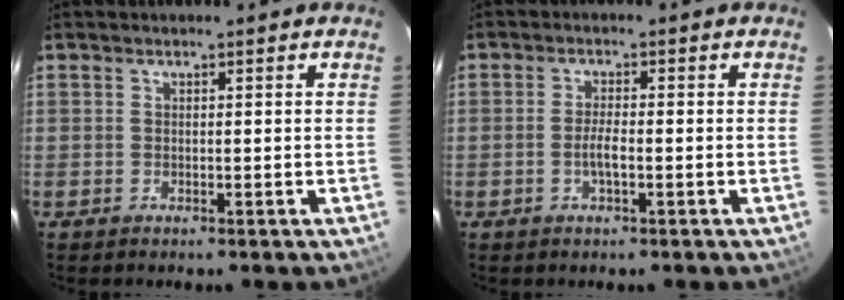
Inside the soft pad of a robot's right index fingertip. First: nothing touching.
{"total": 2.6, "force": [-1.0, 0.5, 2.4], "torque": [-0.048, -0.002, -0.018]}